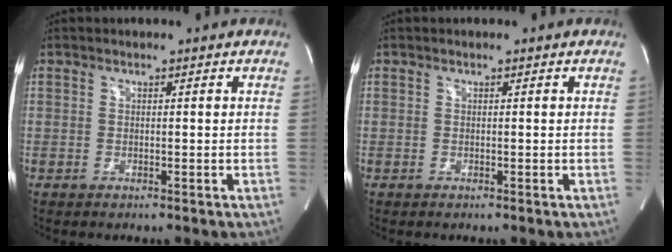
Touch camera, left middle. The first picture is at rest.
{"total": 0.0}